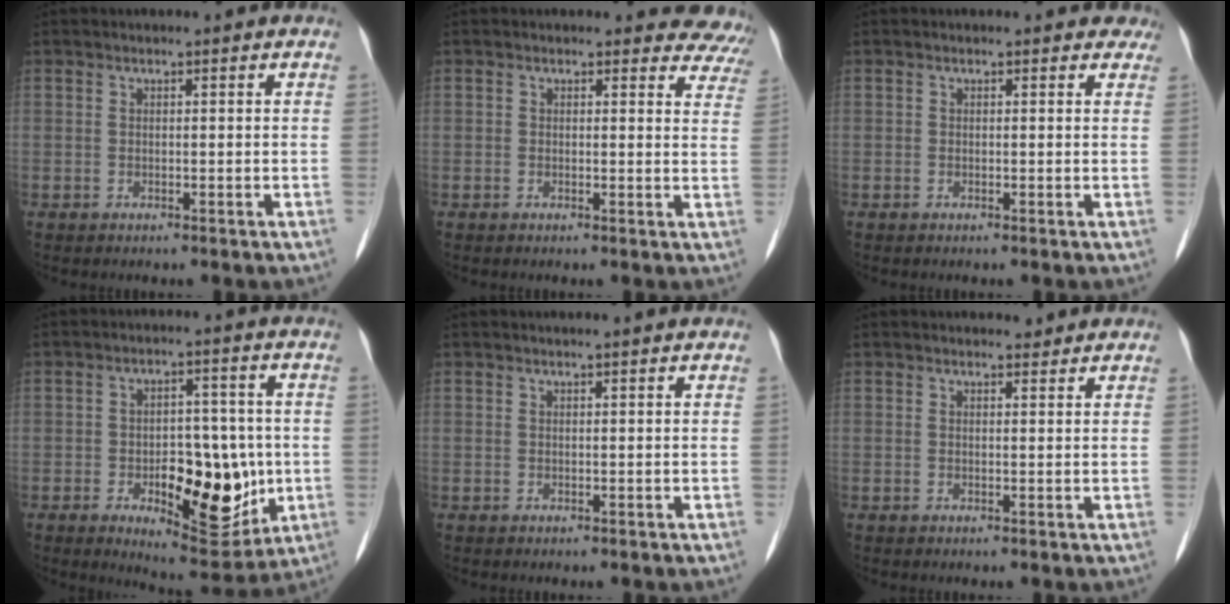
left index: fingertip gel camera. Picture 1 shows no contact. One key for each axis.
{"total": 6.6, "fx": 6.1, "fy": 2.6, "fz": -0.4, "tx": 0.050, "ty": -0.021, "tz": 0.022}
{"total": 2.5, "fx": 2.0, "fy": 1.5, "fz": 0.1, "tx": 0.014, "ty": -0.007, "tz": -0.001}
{"total": 13.3, "fx": -3.0, "fy": 6.0, "fz": 11.5, "tx": -0.150, "ty": 0.003, "tz": -0.028}
{"total": 1.3, "fx": 1.1, "fy": -0.3, "fz": 0.6, "tx": -0.014, "ty": 0.005, "tz": 0.022}
{"total": 1.7, "fx": 1.6, "fy": 0.4, "fz": 0.2, "tx": -0.007, "ty": -0.002, "tz": 0.023}